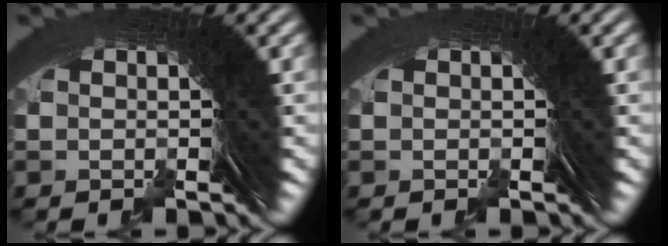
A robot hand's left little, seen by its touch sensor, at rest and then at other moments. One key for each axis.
{"total": 0.0}